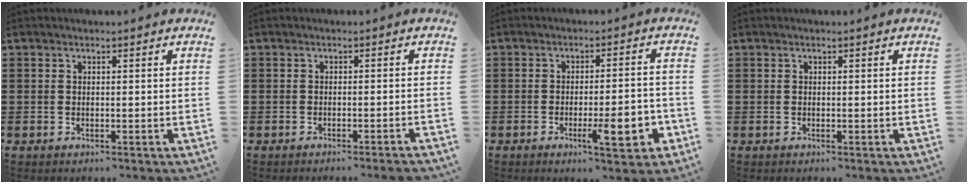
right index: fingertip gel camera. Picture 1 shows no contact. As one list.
[{"total": 1.3, "force": [-1.2, -0.2, 0.5], "torque": [-0.009, -0.001, -0.022]}, {"total": 8.6, "force": [-3.1, 2.2, 7.7], "torque": [-0.099, -0.008, -0.046]}, {"total": 0.0}]